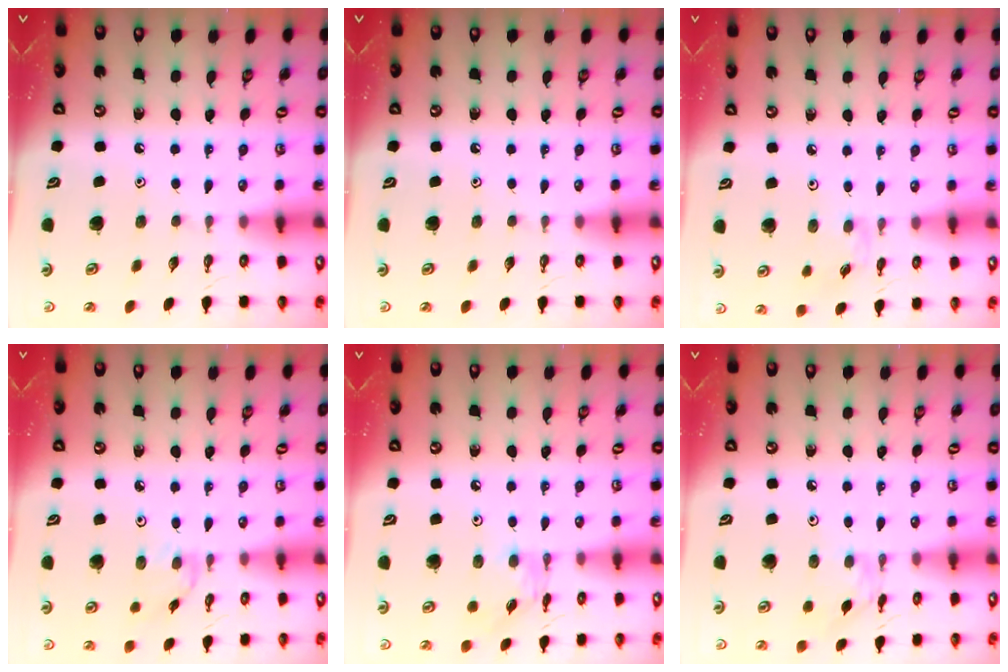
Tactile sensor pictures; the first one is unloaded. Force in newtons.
{"total": 0.0}
{"total": 2.9, "press": 2.8, "slide": 0.5}
{"total": 0.7, "press": 0.7, "slide": 0.2}
{"total": 3.3, "press": 3.3, "slide": 0.3}
{"total": 2.0, "press": 2.0, "slide": 0.3}